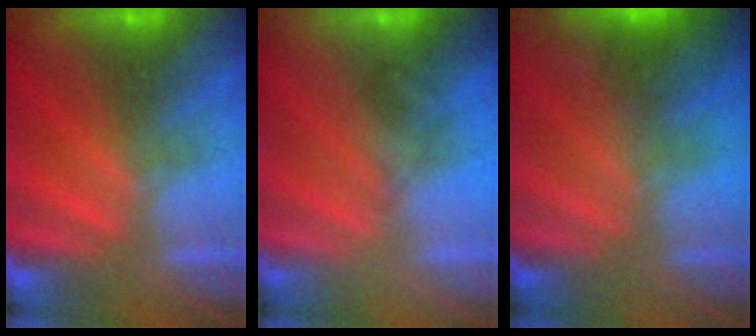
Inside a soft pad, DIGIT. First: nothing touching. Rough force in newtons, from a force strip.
{"total": 1.5}
{"total": 4.9}